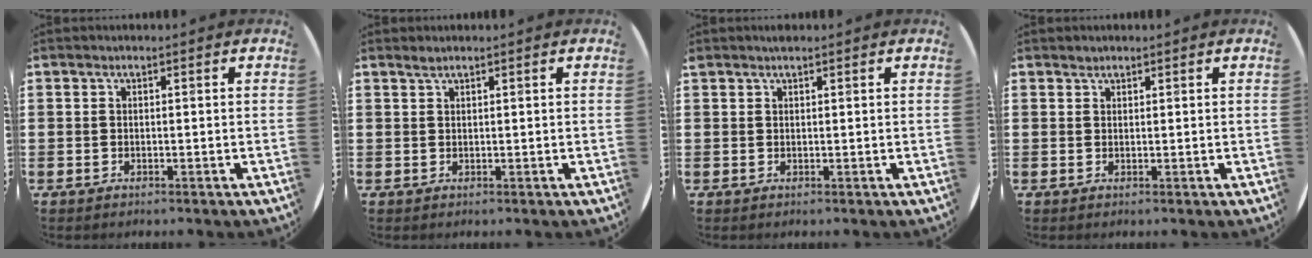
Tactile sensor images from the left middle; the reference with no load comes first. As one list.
[{"total": 0.8, "force": [0.7, -0.1, 0.3], "torque": [-0.005, 0.000, 0.014]}, {"total": 0.7, "force": [0.7, 0.0, 0.0], "torque": [-0.001, 0.001, 0.013]}, {"total": 0.7, "force": [0.7, 0.2, -0.1], "torque": [0.001, 0.002, 0.013]}]